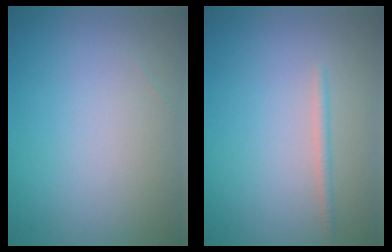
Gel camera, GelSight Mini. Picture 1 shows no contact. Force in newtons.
{"total": 1.0, "press": 1.0, "slide": 0.0}